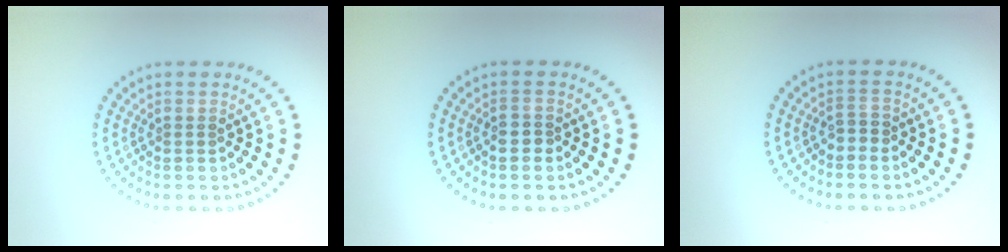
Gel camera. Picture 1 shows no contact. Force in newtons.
{"total": 1.4, "press": 1.2, "slide": 0.7}
{"total": 1.0, "press": 0.8, "slide": 0.6}